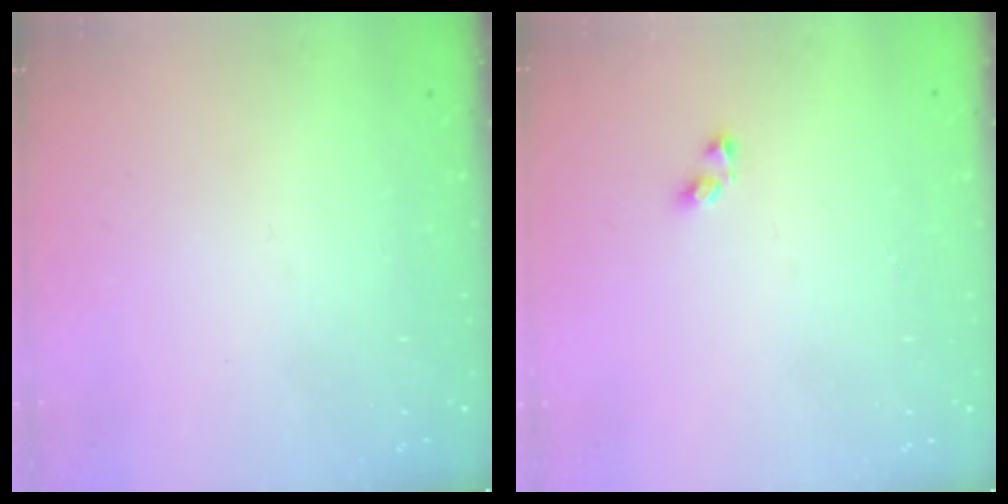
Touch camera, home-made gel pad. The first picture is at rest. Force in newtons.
{"total": 2.9, "press": 2.9, "slide": 0.3}